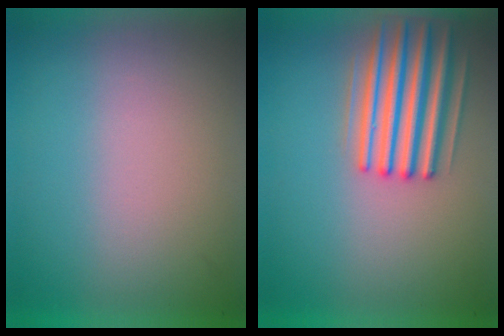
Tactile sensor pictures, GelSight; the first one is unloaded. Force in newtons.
{"total": 4.8}